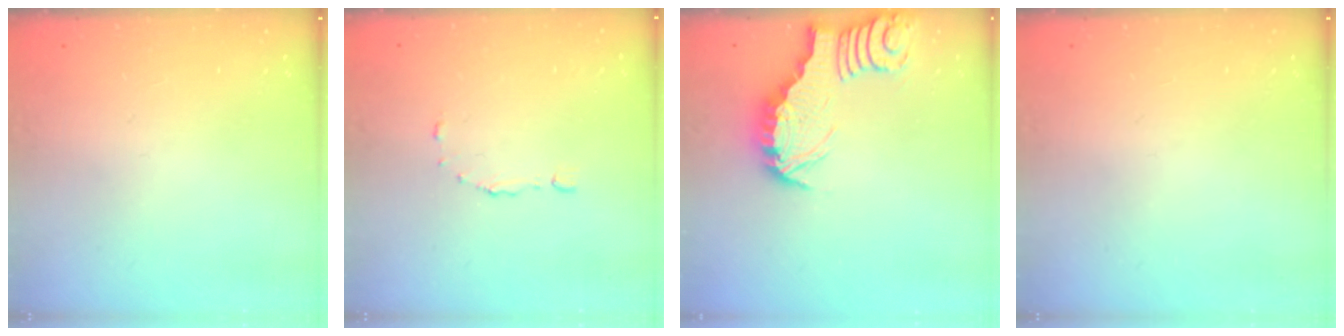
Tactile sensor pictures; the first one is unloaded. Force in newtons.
{"total": 4.0, "press": 3.9, "slide": 0.3}
{"total": 2.6, "press": 2.6, "slide": 0.2}
{"total": 0.0}